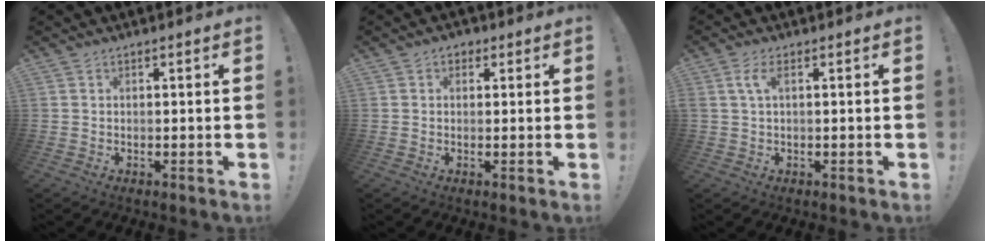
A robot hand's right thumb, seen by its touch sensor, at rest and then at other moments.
{"total": 2.4, "force": [0.7, 2.0, 1.2], "torque": [-0.010, -0.002, 0.012]}
{"total": 3.5, "force": [1.0, 1.1, 3.1], "torque": [-0.066, 0.006, 0.020]}